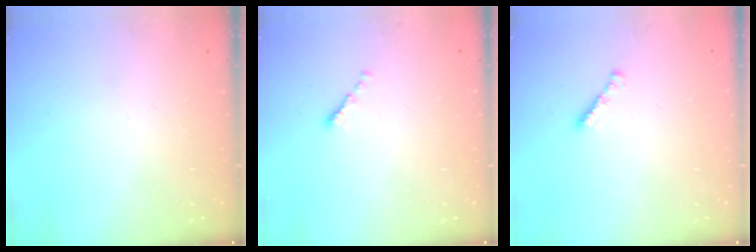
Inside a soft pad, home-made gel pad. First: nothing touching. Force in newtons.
{"total": 0.0}
{"total": 1.9, "press": 1.9, "slide": 0.5}